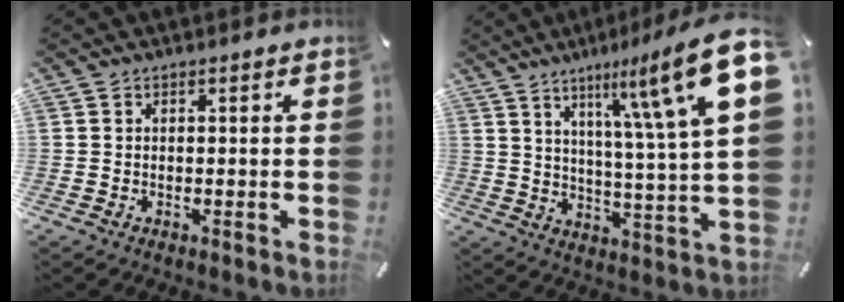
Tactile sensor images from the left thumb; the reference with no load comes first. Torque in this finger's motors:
{"motor_torque": [2.19, 2.81, 1.46, -1.30, 0.20]}